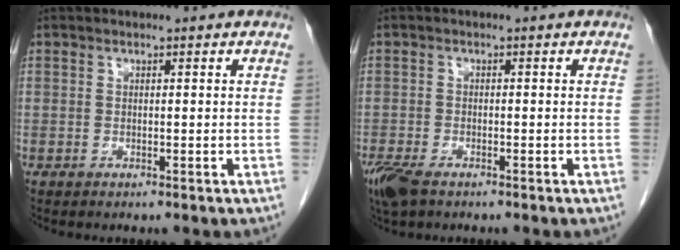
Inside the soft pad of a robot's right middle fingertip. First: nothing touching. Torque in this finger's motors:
{"motor_torque": [0.39, -0.25, 0.04, 0.05]}